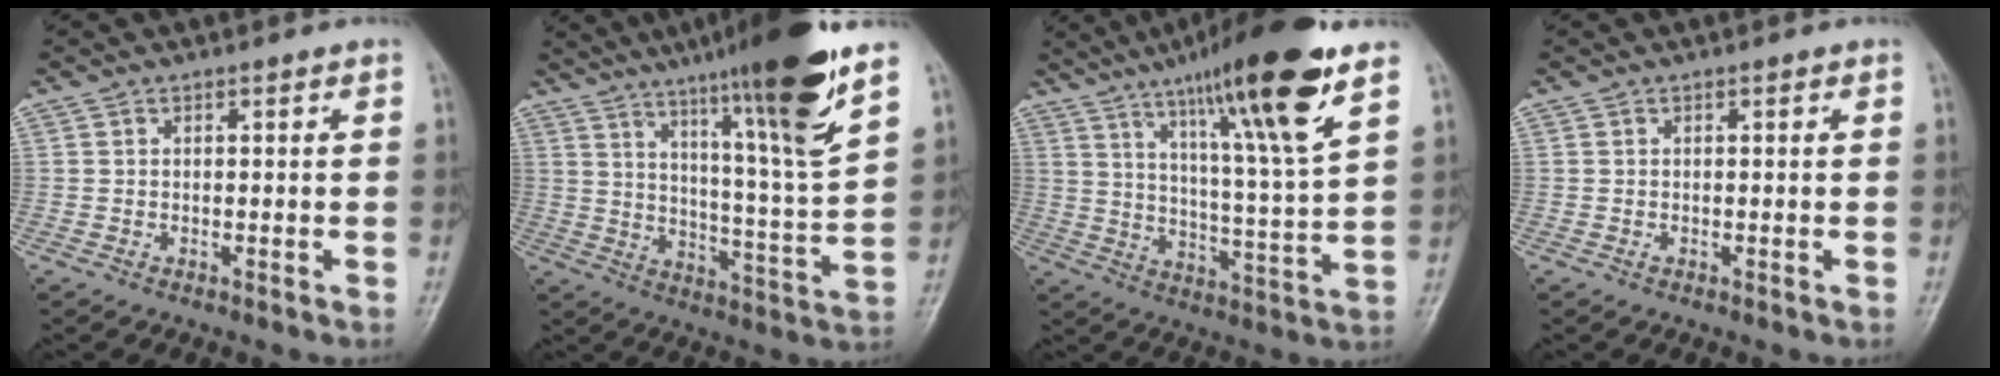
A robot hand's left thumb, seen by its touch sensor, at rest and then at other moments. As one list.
[{"total": 20.1, "force": [13.0, 0.5, 15.3], "torque": [-0.217, -0.061, 0.199]}, {"total": 20.0, "force": [12.0, 1.7, 15.9], "torque": [-0.240, -0.053, 0.191]}, {"total": 0.6, "force": [0.1, 0.4, 0.5], "torque": [-0.003, 0.001, 0.002]}]